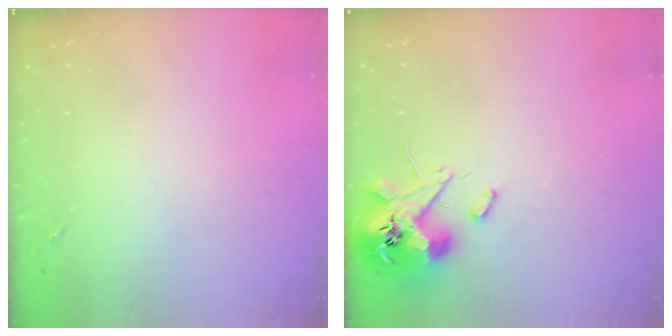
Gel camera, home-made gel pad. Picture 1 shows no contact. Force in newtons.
{"total": 11.8, "press": 11.6, "slide": 1.8}